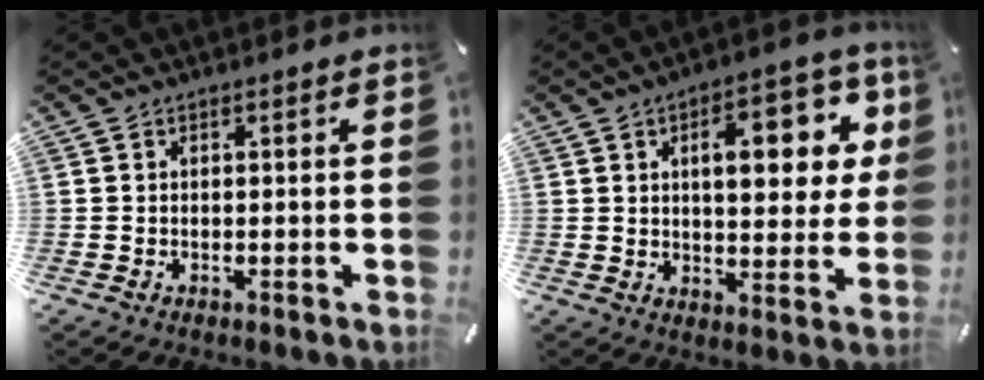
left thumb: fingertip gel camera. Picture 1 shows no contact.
{"total": 15.2, "force": [5.4, 7.5, 12.1], "torque": [-0.161, -0.008, 0.081]}